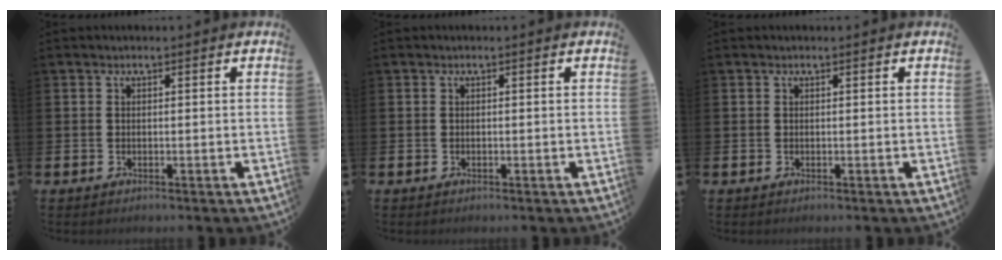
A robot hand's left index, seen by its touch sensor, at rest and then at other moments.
{"total": 0.0}
{"total": 0.0}